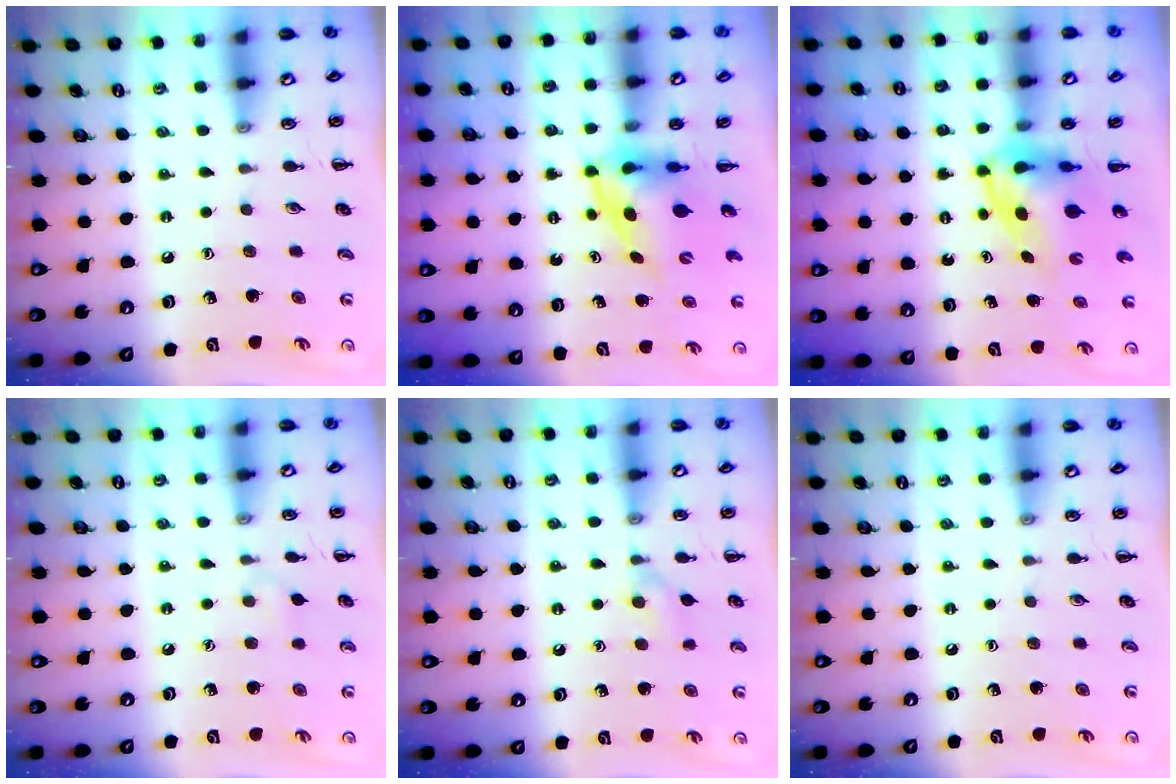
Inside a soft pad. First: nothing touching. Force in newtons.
{"total": 3.7, "press": 3.7, "slide": 0.6}
{"total": 4.3, "press": 4.2, "slide": 1.1}
{"total": 3.7, "press": 3.4, "slide": 1.4}
{"total": 5.1, "press": 4.8, "slide": 1.6}
{"total": 0.0}